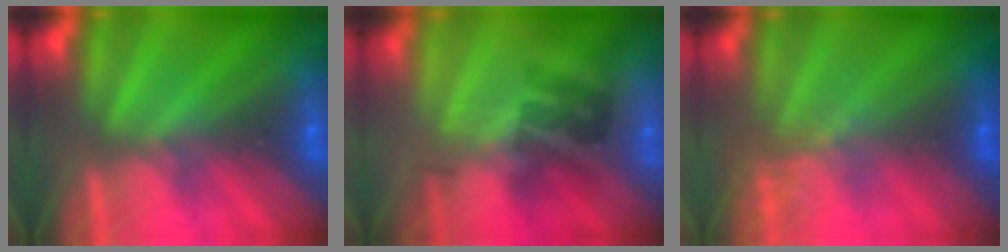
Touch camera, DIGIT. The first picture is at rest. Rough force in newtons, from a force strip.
{"total": 2.2}
{"total": 1.8}